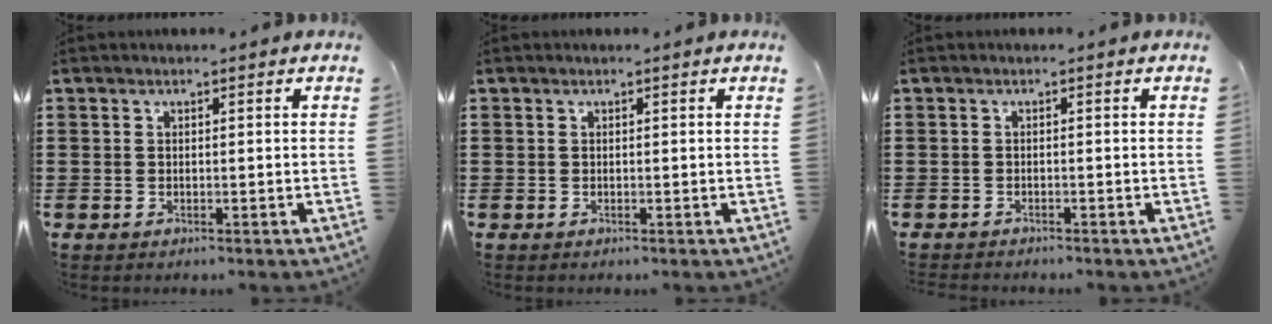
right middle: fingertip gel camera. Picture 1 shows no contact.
{"total": 0.0}
{"total": 0.7, "force": [-0.7, 0.0, 0.0], "torque": [-0.002, -0.002, -0.015]}